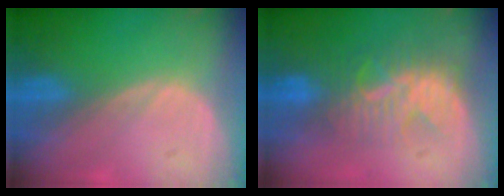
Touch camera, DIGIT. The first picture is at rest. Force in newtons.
{"total": 8.0, "press": 7.8, "slide": 2.0}